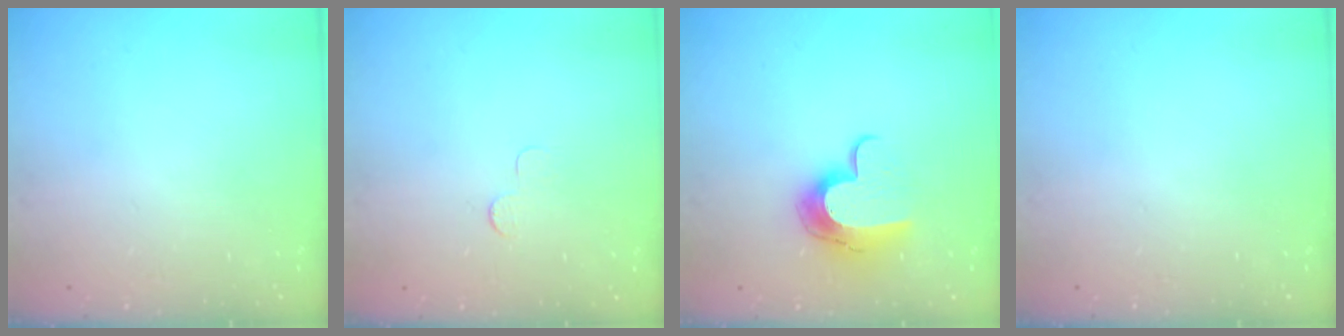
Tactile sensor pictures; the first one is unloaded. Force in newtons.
{"total": 3.0, "press": 2.9, "slide": 0.3}
{"total": 11.3, "press": 11.3, "slide": 0.2}
{"total": 0.0}